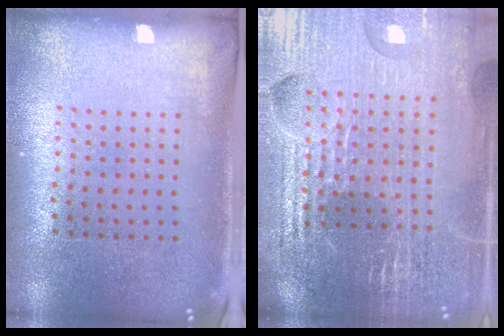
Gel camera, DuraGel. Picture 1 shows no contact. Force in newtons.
{"total": 5.2, "press": 4.8, "slide": 2.0}